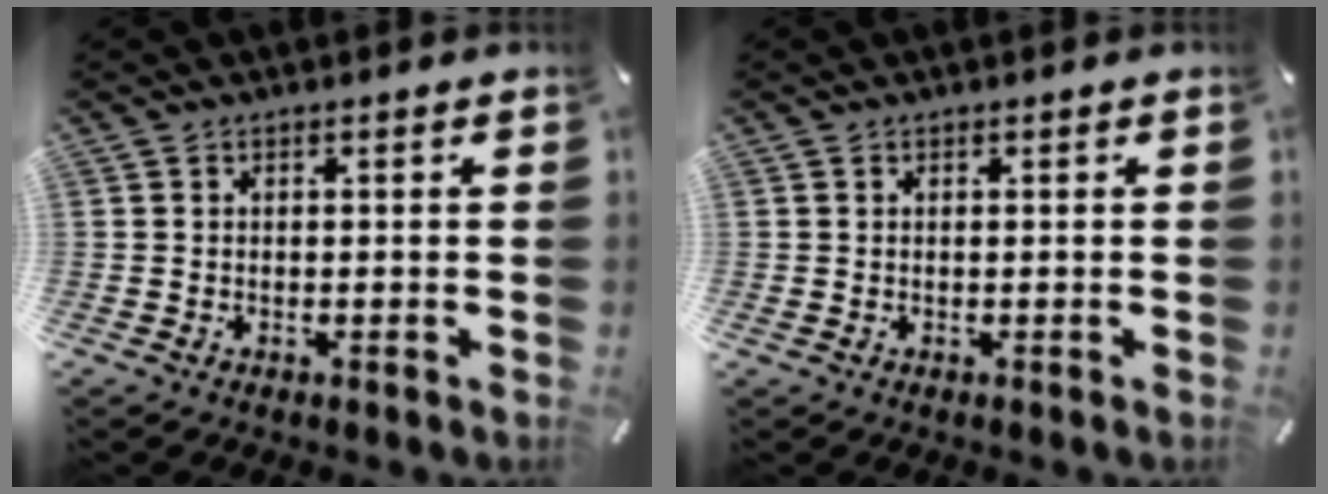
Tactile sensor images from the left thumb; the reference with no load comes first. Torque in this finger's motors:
{"motor_torque": [0.02, 0.08, 0.04, -0.04, 0.00]}